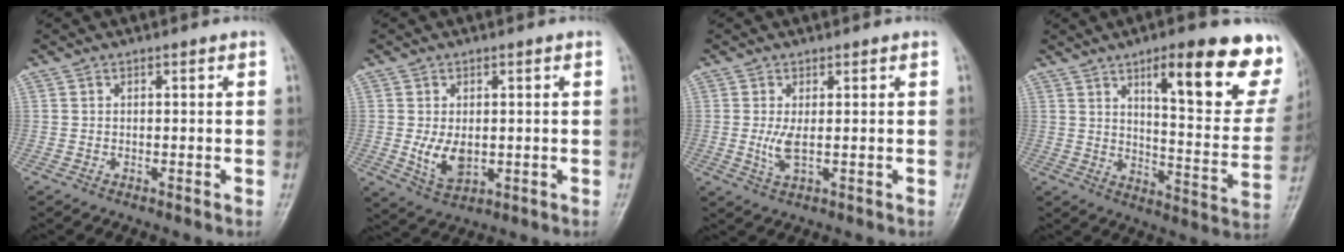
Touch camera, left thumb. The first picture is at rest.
{"total": 6.0, "force": [-0.2, 3.7, 4.7], "torque": [-0.076, -0.015, 0.007]}
{"total": 3.5, "force": [0.2, 1.1, 3.3], "torque": [-0.074, -0.008, 0.008]}
{"total": 21.3, "force": [12.1, 5.8, 16.6], "torque": [-0.174, -0.054, 0.170]}